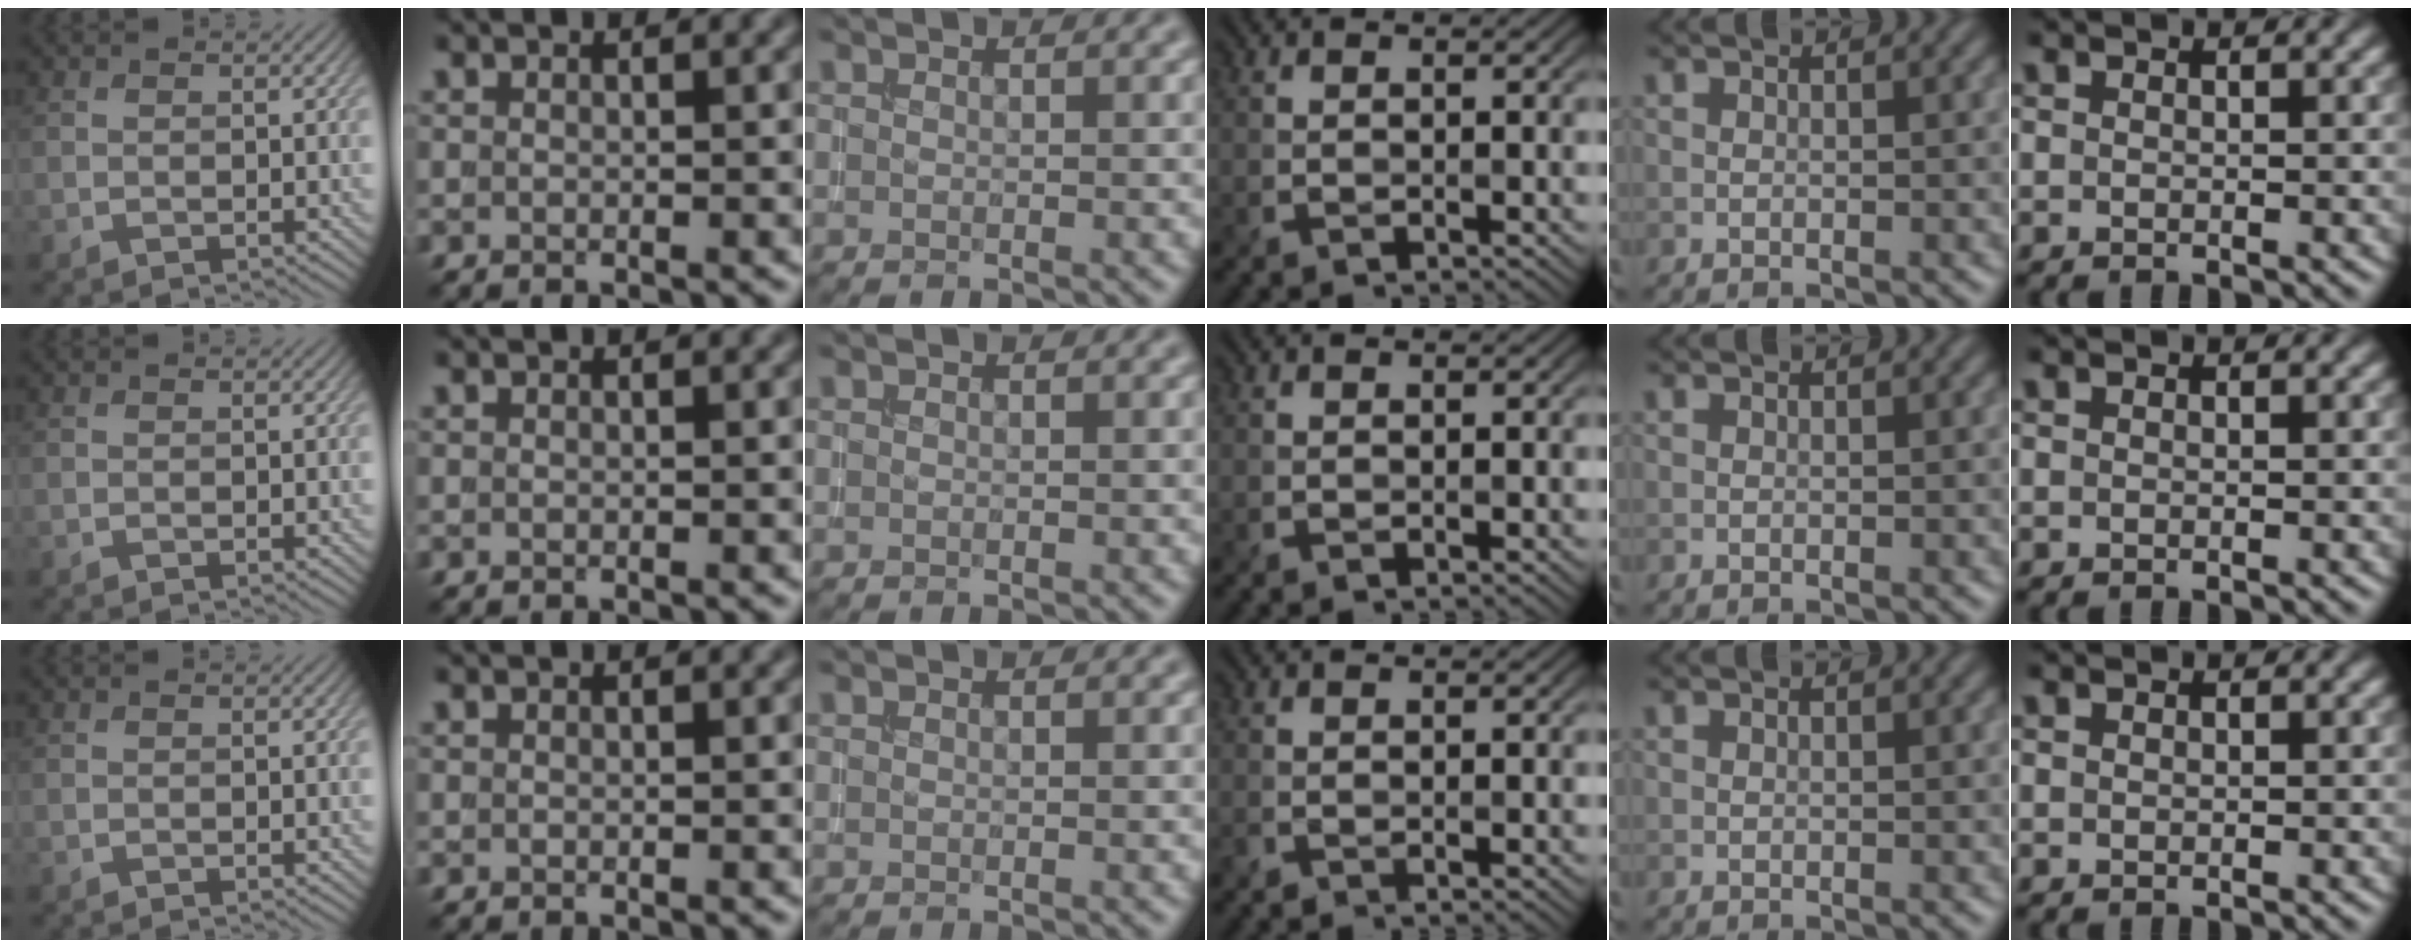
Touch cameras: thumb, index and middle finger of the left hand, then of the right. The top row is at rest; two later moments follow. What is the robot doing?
{"motion": "extract", "object": "drawer"}